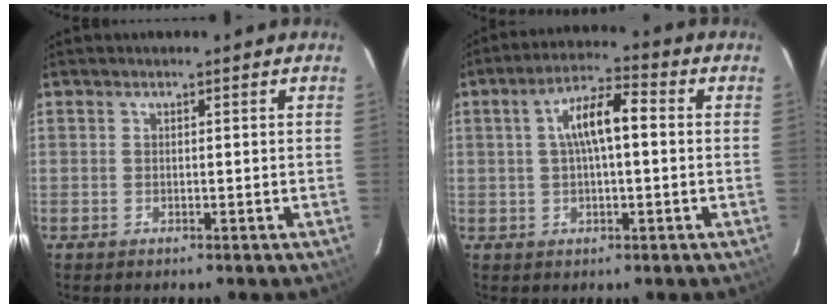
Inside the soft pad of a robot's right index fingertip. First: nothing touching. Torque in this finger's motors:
{"motor_torque": [0.68, 0.07, 0.43, 0.14]}